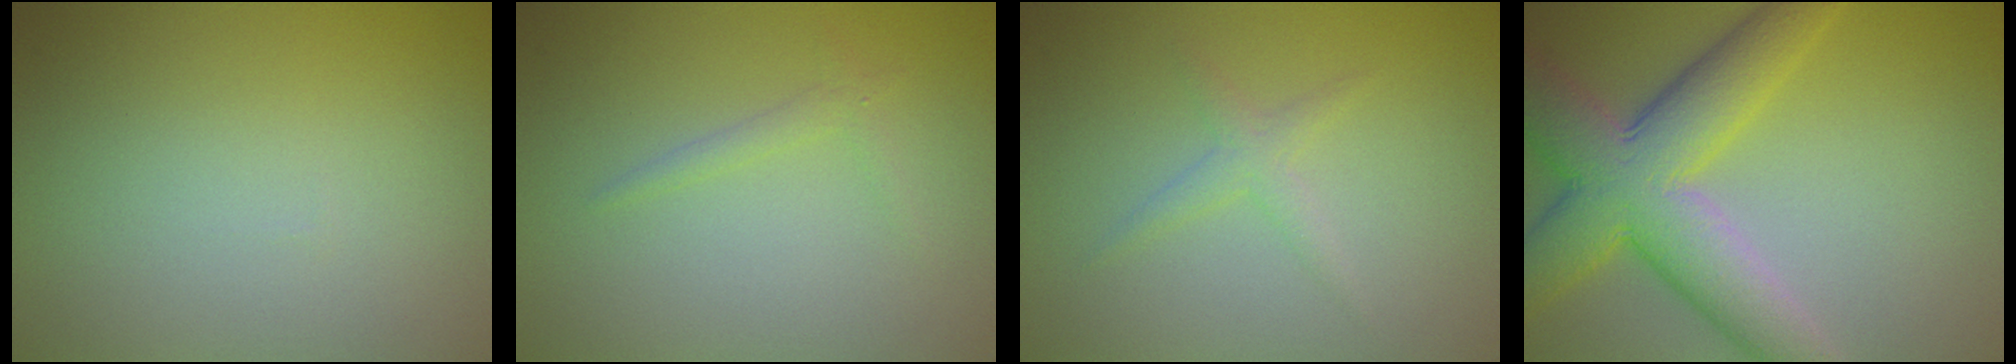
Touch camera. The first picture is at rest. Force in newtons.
{"total": 0.9, "press": 0.9, "slide": 0.1}
{"total": 1.4, "press": 1.4, "slide": 0.0}
{"total": 9.4, "press": 9.3, "slide": 0.2}